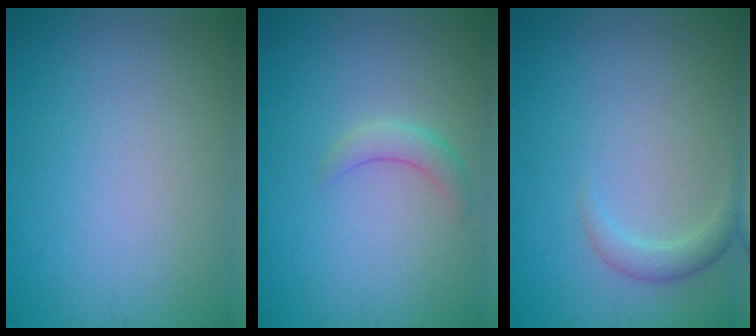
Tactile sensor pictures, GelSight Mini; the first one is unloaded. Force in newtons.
{"total": 1.8, "press": 1.8, "slide": 0.2}
{"total": 1.7, "press": 1.7, "slide": 0.1}